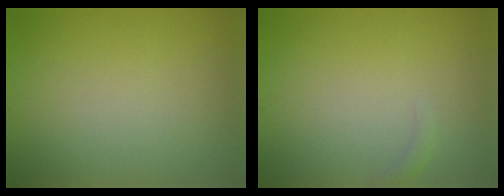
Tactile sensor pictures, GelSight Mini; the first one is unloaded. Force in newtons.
{"total": 0.7, "press": 0.7, "slide": 0.2}